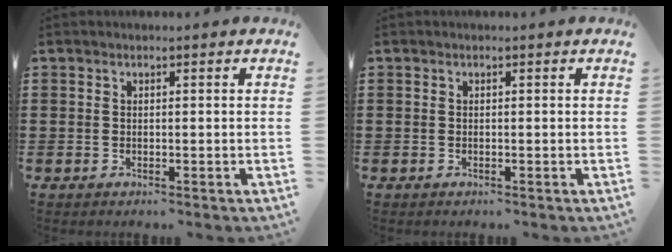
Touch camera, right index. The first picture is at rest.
{"total": 0.0}